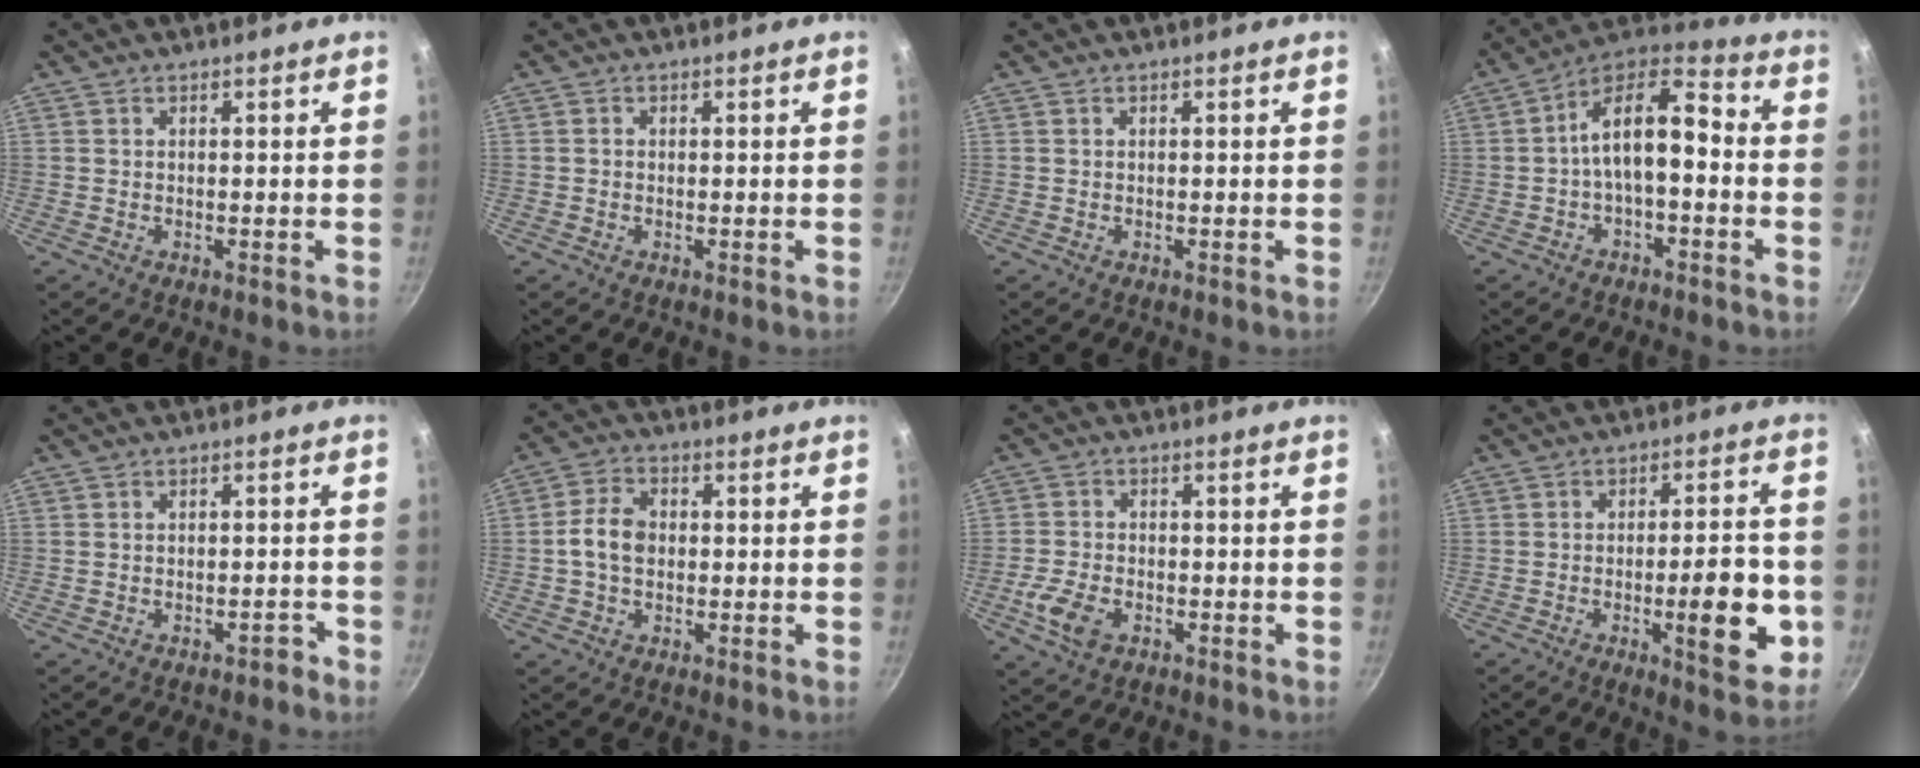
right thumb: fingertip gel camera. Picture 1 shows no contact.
{"total": 0.0}
{"total": 0.0}
{"total": 12.0, "force": [-1.5, 5.8, 10.4], "torque": [-0.169, 0.052, -0.036]}
{"total": 1.9, "force": [-1.5, 1.0, 0.8], "torque": [0.004, 0.030, -0.005]}
{"total": 6.4, "force": [-0.2, 4.5, 4.6], "torque": [-0.080, 0.020, -0.012]}
{"total": 6.7, "force": [-2.6, 4.2, 4.5], "torque": [-0.093, 0.011, -0.051]}
{"total": 12.9, "force": [-3.3, 4.0, 11.8], "torque": [-0.142, 0.012, -0.043]}